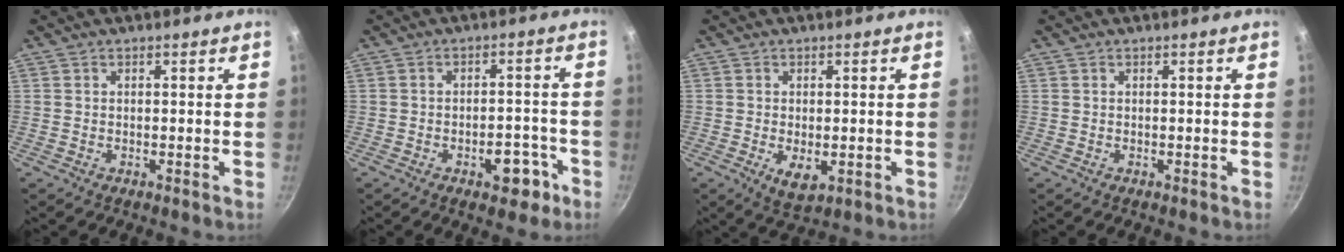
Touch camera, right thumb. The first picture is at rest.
{"total": 6.8, "force": [-3.5, 3.5, 4.6], "torque": [-0.034, 0.027, -0.038]}
{"total": 4.8, "force": [-1.1, 2.6, 3.9], "torque": [-0.059, -0.014, -0.009]}
{"total": 0.0}